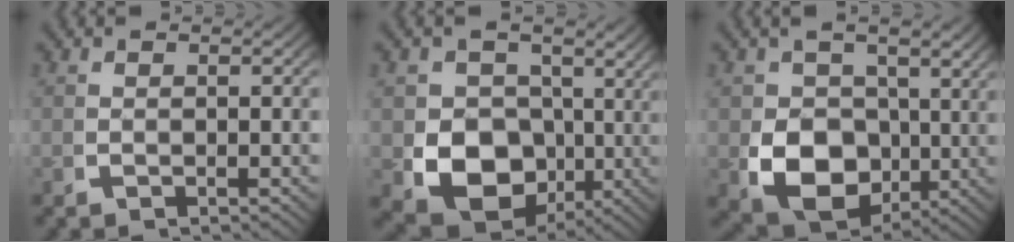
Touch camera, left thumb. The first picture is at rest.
{"total": 14.8, "force": [-0.3, 12.3, 8.2], "torque": [-0.173, -0.057, 0.008]}
{"total": 11.3, "force": [0.8, 8.6, 7.3], "torque": [-0.162, -0.053, 0.038]}